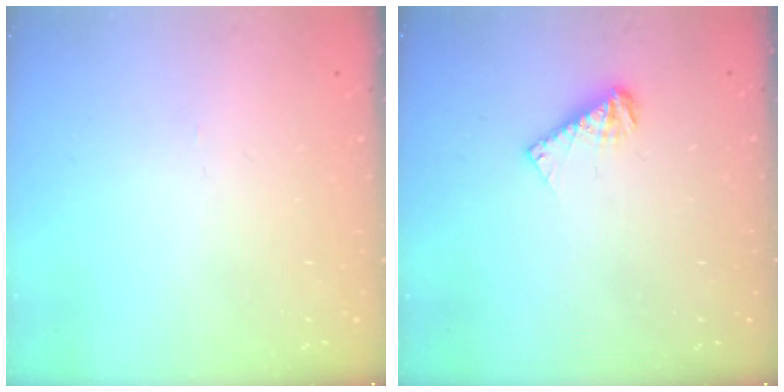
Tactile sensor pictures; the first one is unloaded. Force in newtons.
{"total": 5.9, "press": 5.8, "slide": 0.5}